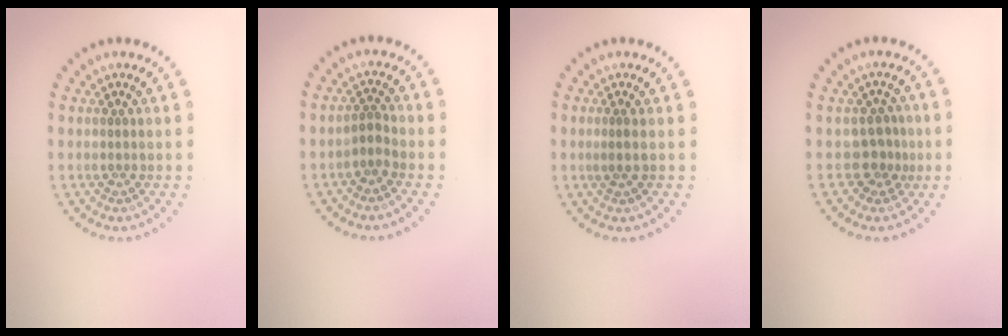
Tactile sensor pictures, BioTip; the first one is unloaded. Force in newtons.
{"total": 1.1, "press": 0.8, "slide": 0.7}
{"total": 0.6, "press": 0.5, "slide": 0.4}
{"total": 2.2, "press": 1.5, "slide": 1.7}